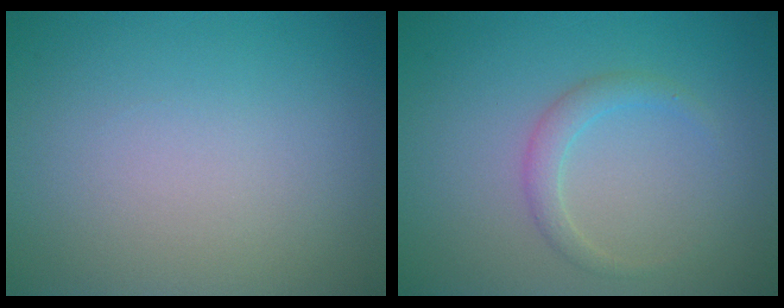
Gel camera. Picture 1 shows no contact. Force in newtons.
{"total": 1.7, "press": 1.7, "slide": 0.1}